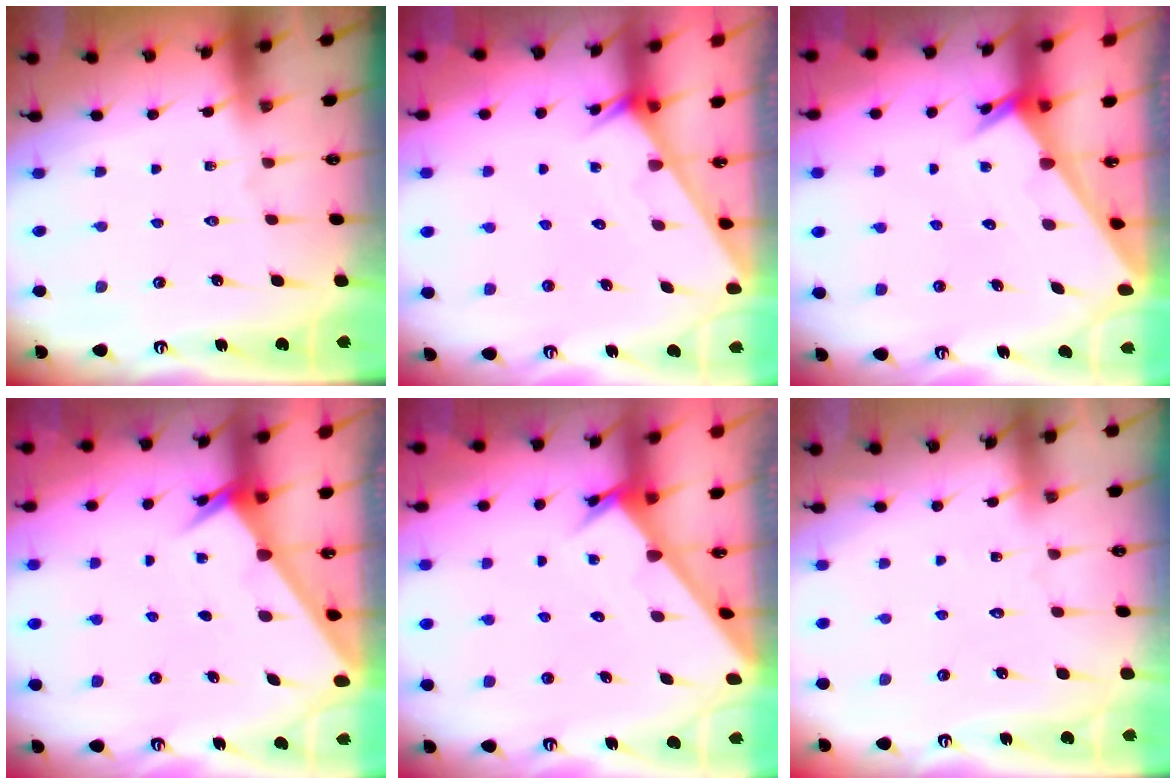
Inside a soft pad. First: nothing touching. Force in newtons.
{"total": 2.0, "press": 2.0, "slide": 0.0}
{"total": 2.0, "press": 2.0, "slide": 0.1}
{"total": 2.0, "press": 2.0, "slide": 0.0}
{"total": 2.8, "press": 2.8, "slide": 0.1}
{"total": 3.4, "press": 3.4, "slide": 0.3}